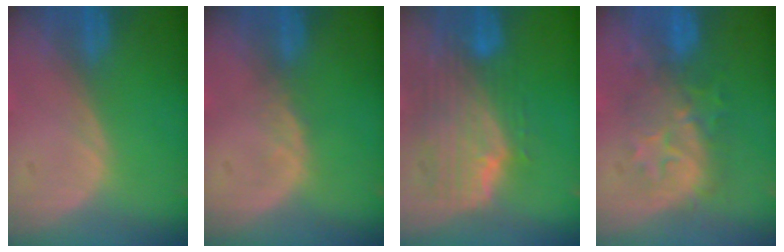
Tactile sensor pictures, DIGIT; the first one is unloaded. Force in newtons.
{"total": 1.1, "press": 1.1, "slide": 0.2}
{"total": 10.0, "press": 8.9, "slide": 4.6}
{"total": 8.4, "press": 8.2, "slide": 1.4}